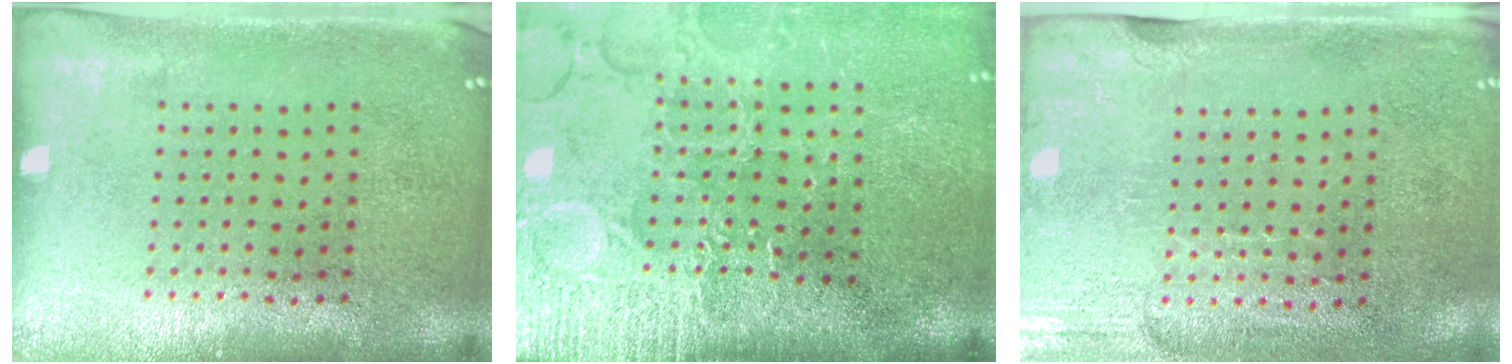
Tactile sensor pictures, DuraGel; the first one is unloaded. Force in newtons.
{"total": 4.5, "press": 3.8, "slide": 2.6}
{"total": 2.9, "press": 2.5, "slide": 1.5}